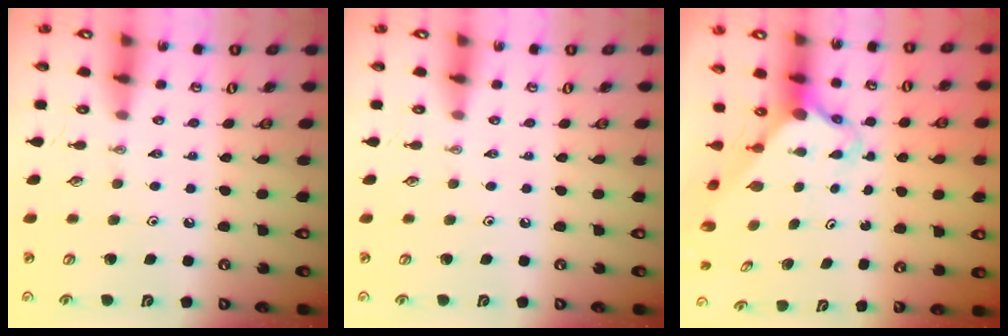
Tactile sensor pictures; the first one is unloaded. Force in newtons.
{"total": 0.0}
{"total": 3.8, "press": 3.8, "slide": 0.3}